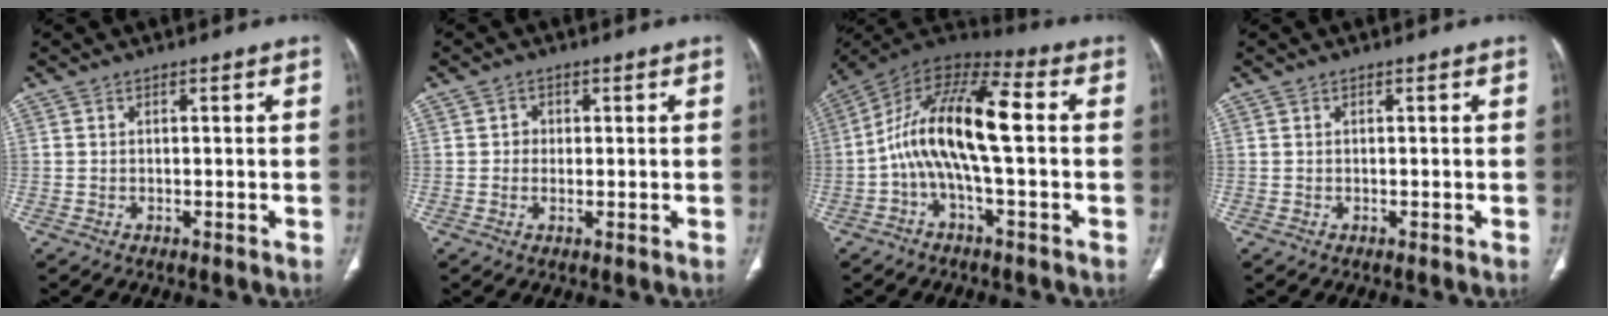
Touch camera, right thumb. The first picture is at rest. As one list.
[{"total": 1.8, "force": [0.2, 1.7, 0.7], "torque": [0.001, 0.004, 0.002]}, {"total": 15.4, "force": [-0.8, 5.2, 14.4], "torque": [-0.266, 0.051, -0.023]}, {"total": 0.0}]